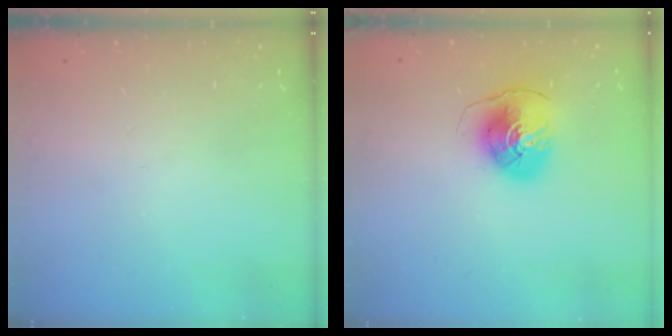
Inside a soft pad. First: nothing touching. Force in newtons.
{"total": 9.5, "press": 9.4, "slide": 1.3}